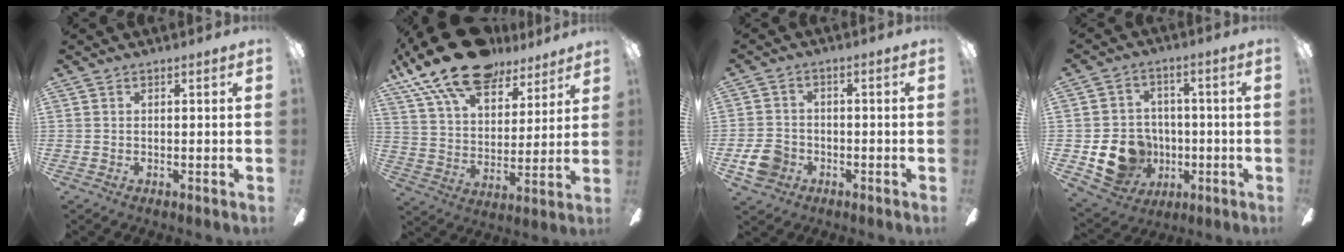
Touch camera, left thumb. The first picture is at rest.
{"total": 19.0, "force": [14.3, 8.0, 9.7], "torque": [-0.184, -0.085, 0.253]}
{"total": 6.7, "force": [-2.5, 5.3, 3.2], "torque": [-0.069, 0.014, -0.047]}
{"total": 13.4, "force": [-3.8, 11.5, 5.8], "torque": [-0.121, 0.024, -0.057]}